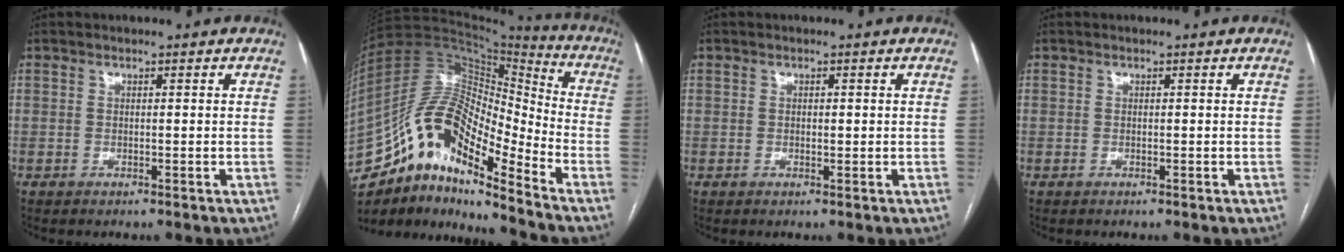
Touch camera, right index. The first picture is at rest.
{"total": 18.6, "force": [-12.5, 4.9, 12.9], "torque": [-0.244, 0.037, -0.219]}
{"total": 0.8, "force": [0.0, 0.4, 0.7], "torque": [-0.013, 0.000, 0.002]}
{"total": 0.0}